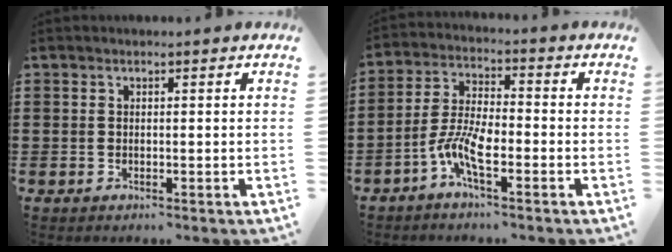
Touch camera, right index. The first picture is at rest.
{"total": 7.1, "force": [-3.3, 2.1, 5.9], "torque": [-0.149, -0.016, -0.068]}